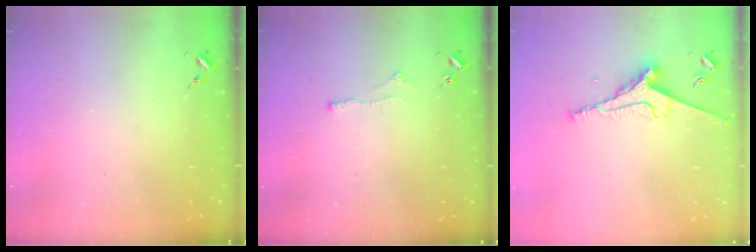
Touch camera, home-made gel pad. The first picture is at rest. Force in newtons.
{"total": 2.8, "press": 2.7, "slide": 0.5}
{"total": 9.1, "press": 9.0, "slide": 1.4}